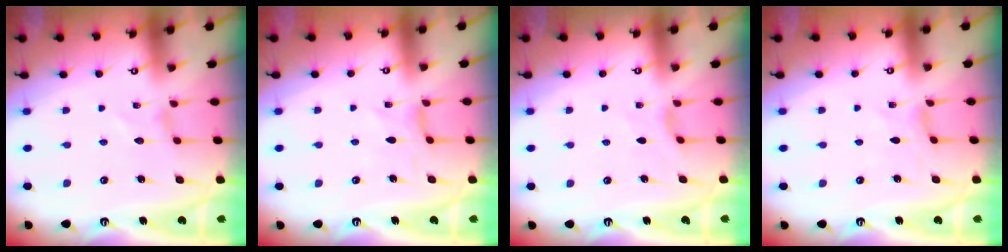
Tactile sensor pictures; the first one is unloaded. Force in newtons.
{"total": 0.8, "press": 0.8, "slide": 0.2}
{"total": 2.7, "press": 2.6, "slide": 0.6}
{"total": 0.0}